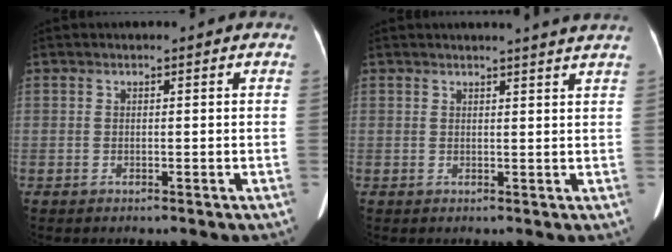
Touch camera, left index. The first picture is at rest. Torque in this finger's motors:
{"motor_torque": [-0.46, -1.22, 0.11, 0.04]}